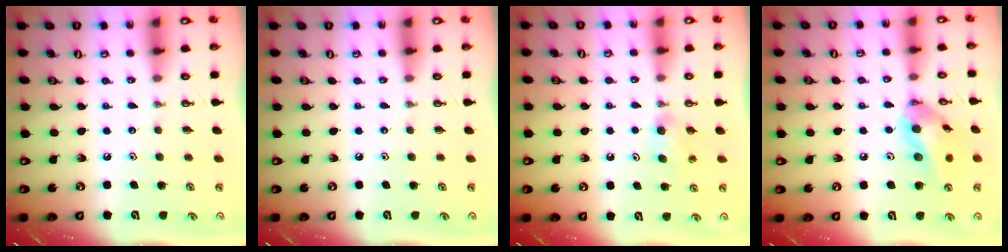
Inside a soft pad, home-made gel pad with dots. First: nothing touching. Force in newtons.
{"total": 0.0}
{"total": 7.9, "press": 2.0, "slide": 7.7}
{"total": 13.6, "press": 13.5, "slide": 2.3}